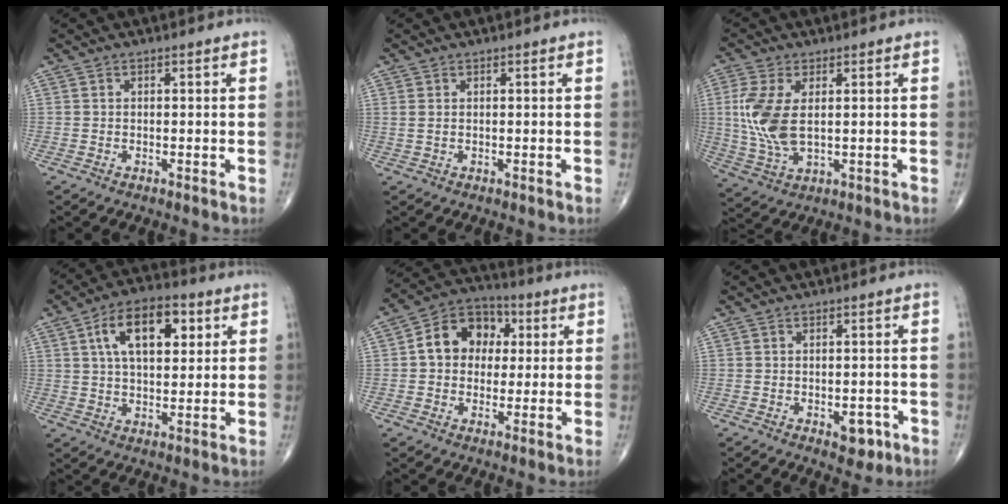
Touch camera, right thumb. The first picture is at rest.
{"total": 1.1, "force": [0.5, 0.3, 0.9], "torque": [-0.027, 0.008, 0.016]}
{"total": 10.3, "force": [1.3, 5.2, 8.8], "torque": [-0.203, -0.008, 0.035]}
{"total": 13.5, "force": [4.6, 7.0, 10.6], "torque": [-0.155, 0.001, 0.073]}
{"total": 11.4, "force": [1.9, 9.1, 6.7], "torque": [-0.075, 0.021, 0.019]}
{"total": 4.1, "force": [-1.7, 2.4, 2.9], "torque": [-0.017, 0.008, -0.014]}